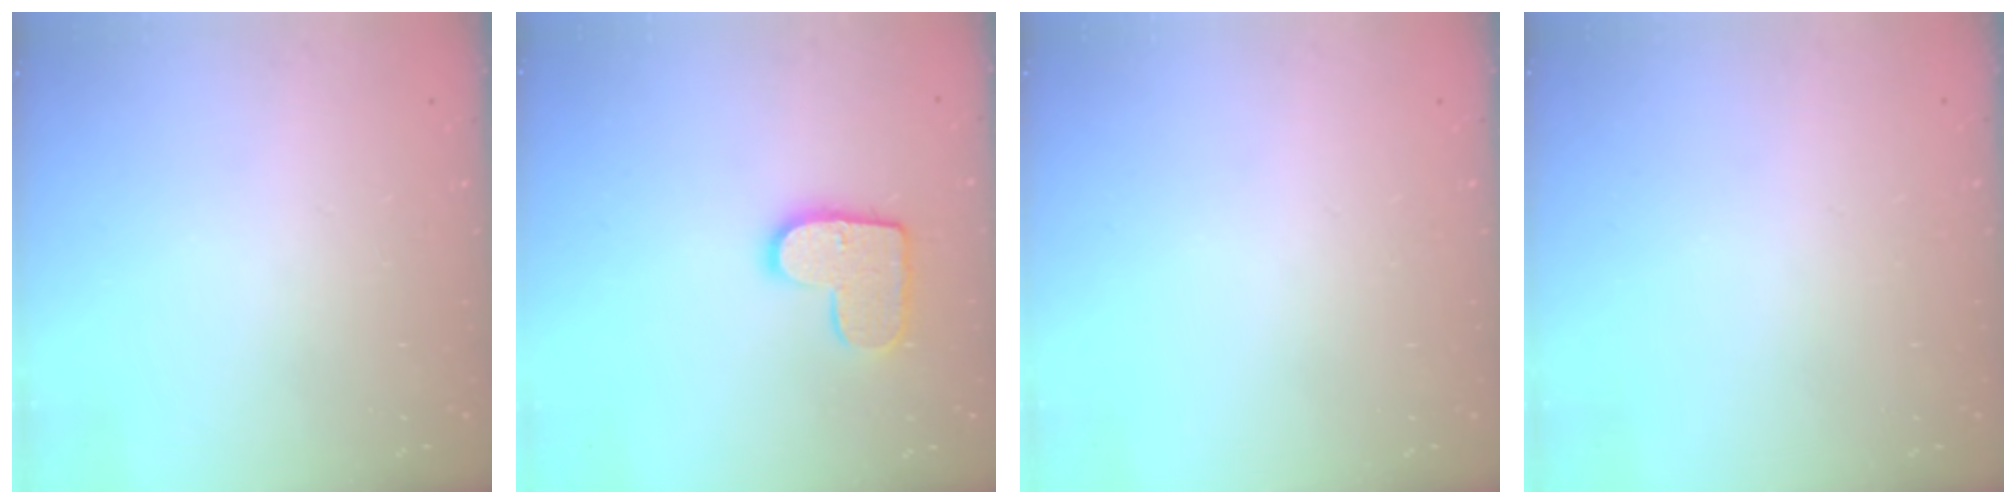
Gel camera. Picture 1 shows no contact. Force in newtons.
{"total": 11.8, "press": 11.7, "slide": 0.6}
{"total": 0.0}
{"total": 0.0}